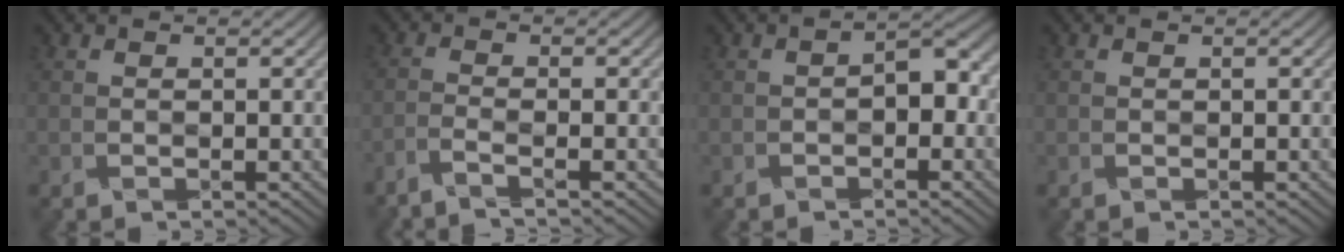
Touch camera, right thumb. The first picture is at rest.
{"total": 2.6, "force": [-2.1, 0.3, 1.5], "torque": [-0.024, 0.003, -0.058]}
{"total": 3.2, "force": [-0.7, 1.7, 2.6], "torque": [-0.036, 0.006, -0.013]}
{"total": 0.0}